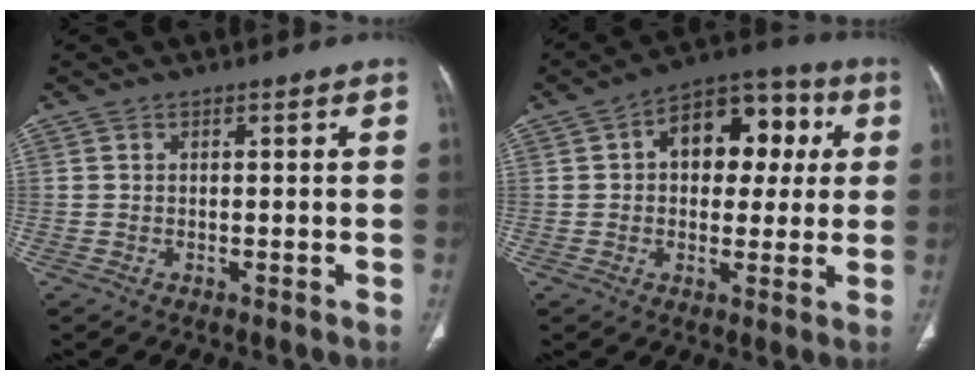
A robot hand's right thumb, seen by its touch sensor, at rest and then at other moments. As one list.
[{"total": 14.4, "force": [3.2, 9.3, 10.6], "torque": [-0.098, 0.024, 0.039]}]